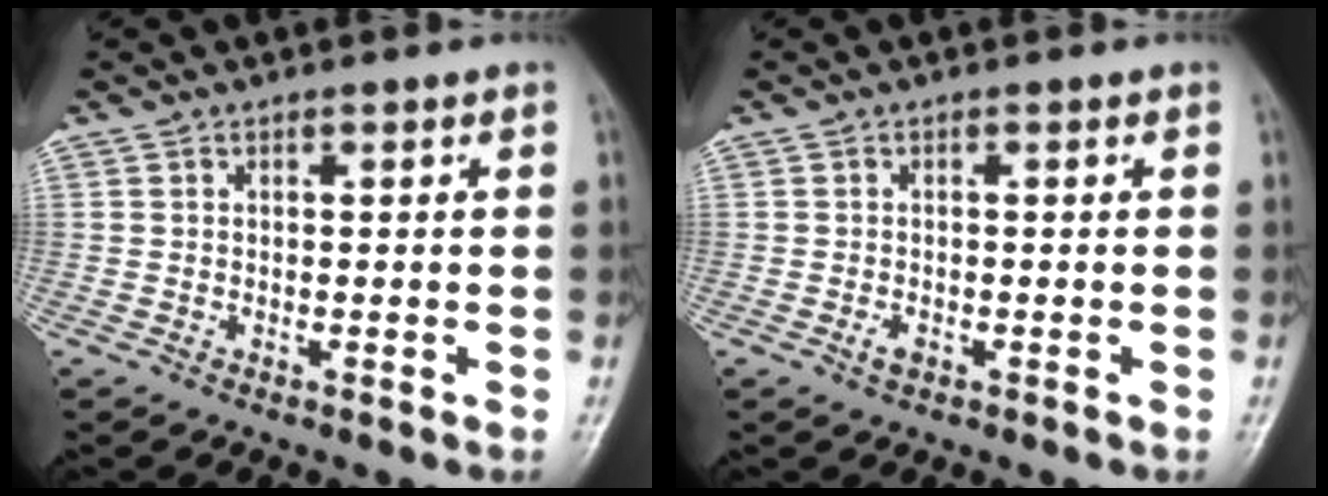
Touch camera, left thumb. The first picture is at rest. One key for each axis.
{"total": 1.3, "fx": -0.5, "fy": 0.8, "fz": 0.9, "tx": -0.016, "ty": -0.001, "tz": -0.009}